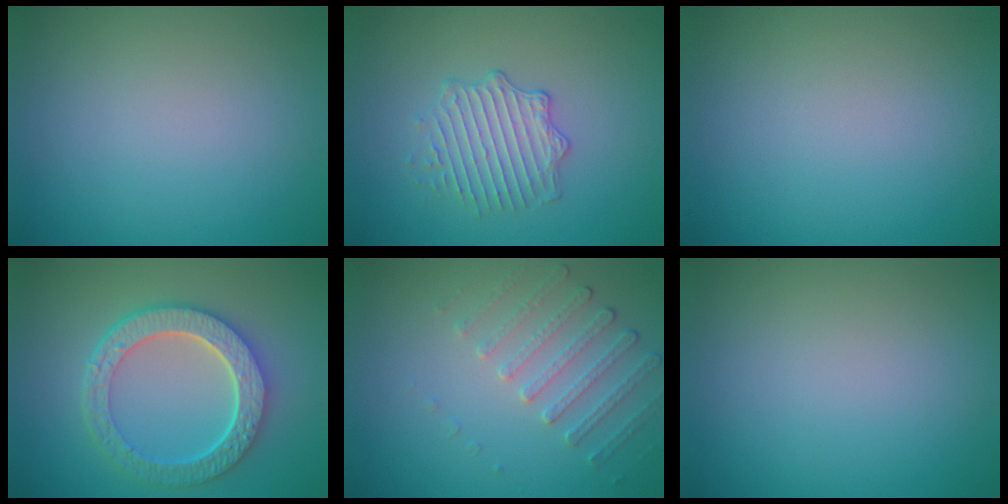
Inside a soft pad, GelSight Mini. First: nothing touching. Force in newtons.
{"total": 2.6, "press": 2.0, "slide": 1.6}
{"total": 0.0}
{"total": 6.4, "press": 5.0, "slide": 3.9}
{"total": 2.2, "press": 1.8, "slide": 1.2}
{"total": 0.0}